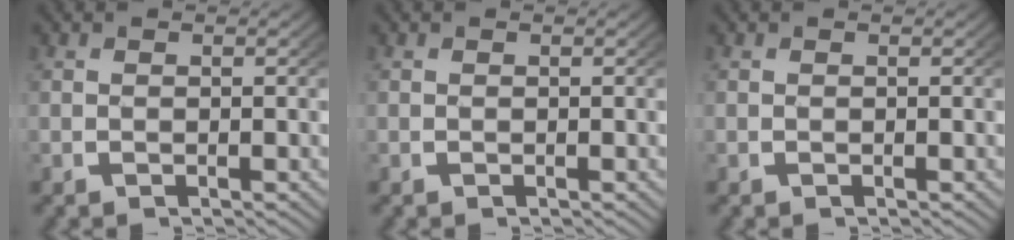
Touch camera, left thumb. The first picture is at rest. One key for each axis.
{"total": 0.0}
{"total": 0.0}